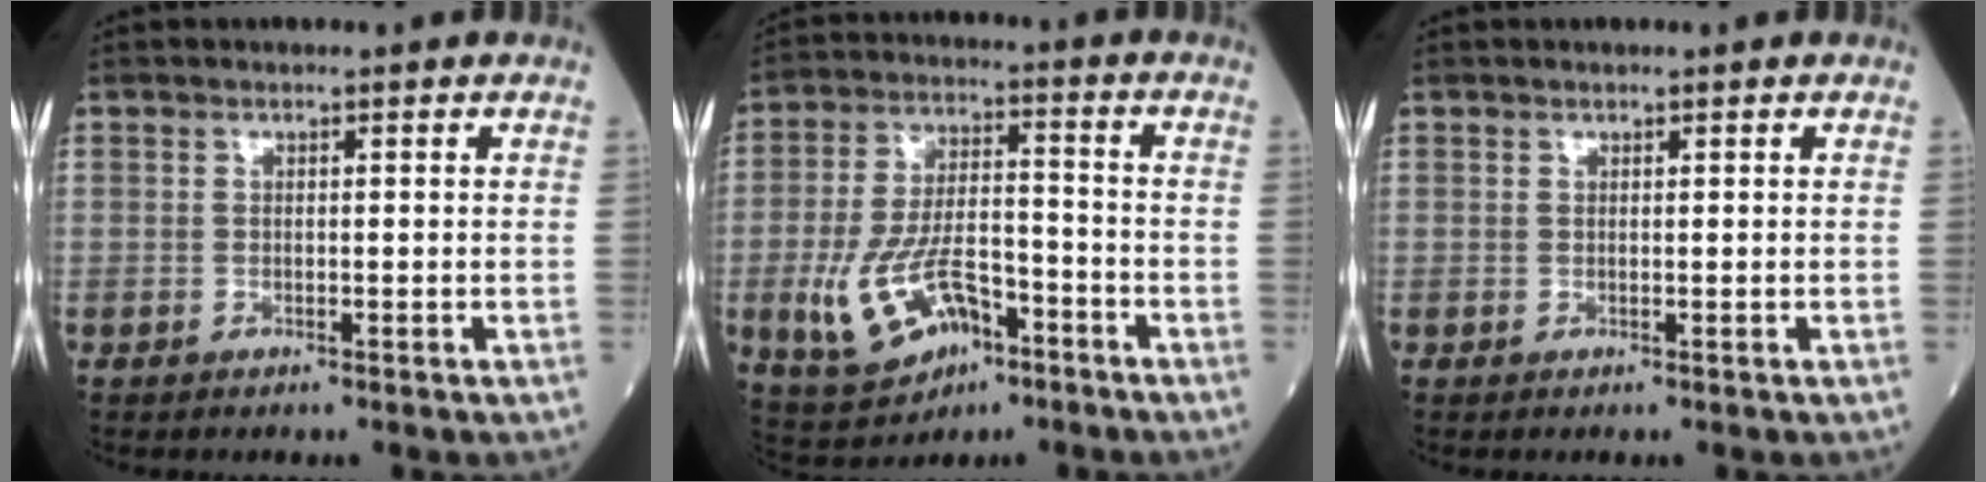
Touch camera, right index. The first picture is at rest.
{"total": 12.9, "force": [-5.5, 6.1, 9.9], "torque": [-0.205, 0.004, -0.089]}
{"total": 0.0}